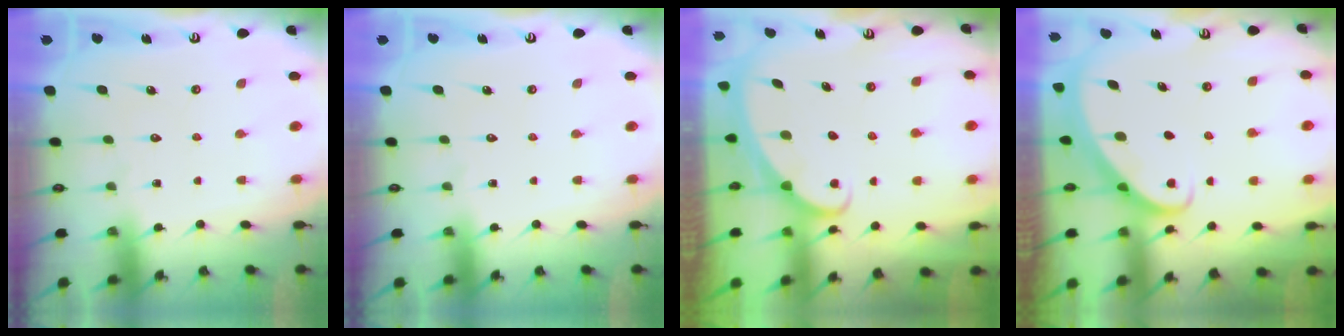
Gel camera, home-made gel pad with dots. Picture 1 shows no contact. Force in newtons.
{"total": 0.0}
{"total": 1.9, "press": 1.9, "slide": 0.1}
{"total": 2.6, "press": 2.5, "slide": 0.3}